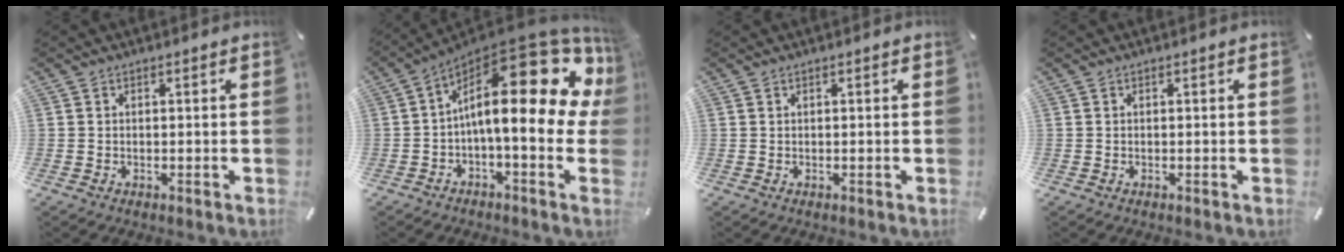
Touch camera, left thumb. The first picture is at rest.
{"total": 23.4, "force": [5.9, 8.7, 20.9], "torque": [-0.337, -0.069, 0.099]}
{"total": 0.0}
{"total": 0.0}